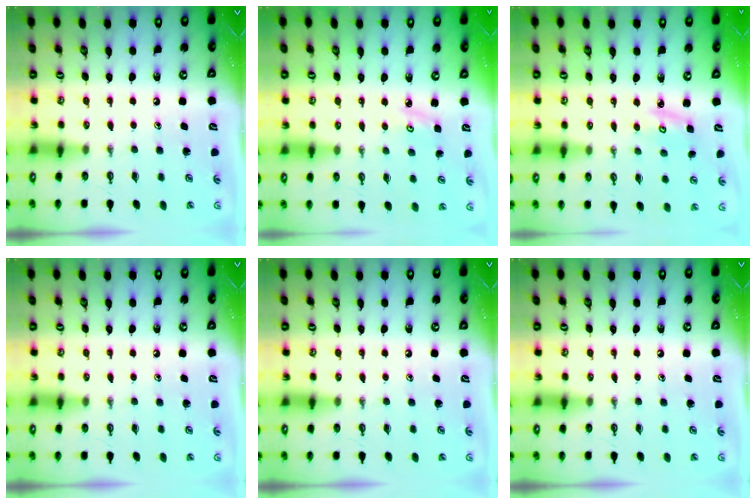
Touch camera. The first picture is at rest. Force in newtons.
{"total": 3.0, "press": 2.9, "slide": 0.4}
{"total": 2.8, "press": 2.8, "slide": 0.3}
{"total": 0.0}
{"total": 0.0}
{"total": 0.0}